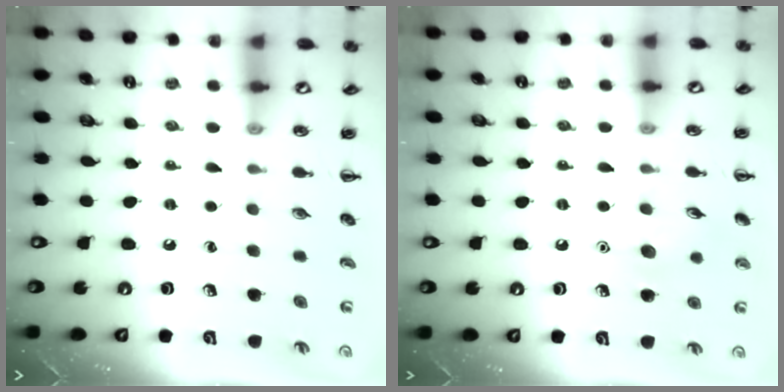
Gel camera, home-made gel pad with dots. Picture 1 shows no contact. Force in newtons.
{"total": 8.1, "press": 7.9, "slide": 1.8}